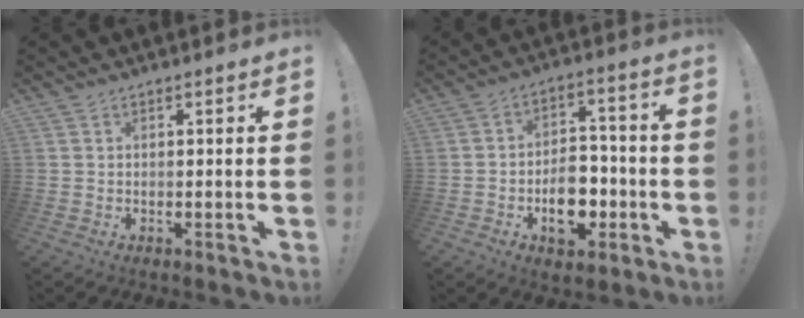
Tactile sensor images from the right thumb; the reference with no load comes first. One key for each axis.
{"total": 11.9, "fx": -3.9, "fy": 8.1, "fz": 7.9, "tx": -0.115, "ty": 0.028, "tz": -0.063}